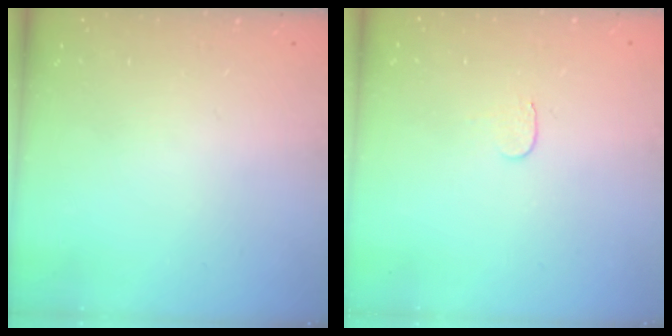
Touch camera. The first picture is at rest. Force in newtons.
{"total": 3.7, "press": 3.7, "slide": 0.4}